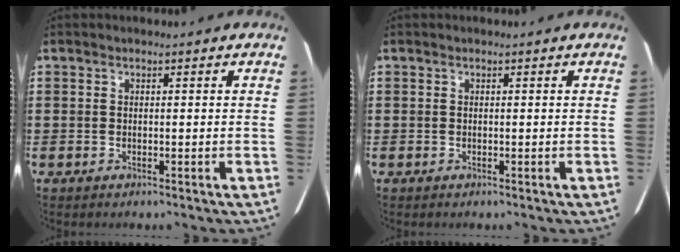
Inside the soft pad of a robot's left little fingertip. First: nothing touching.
{"total": 0.0}